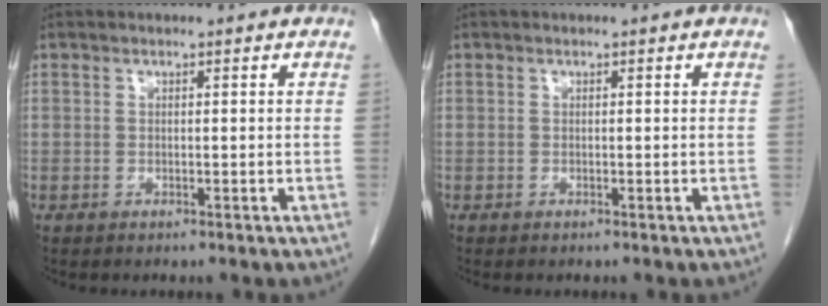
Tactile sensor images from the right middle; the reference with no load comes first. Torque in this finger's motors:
{"motor_torque": [0.16, 0.05, -0.01, 0.00]}